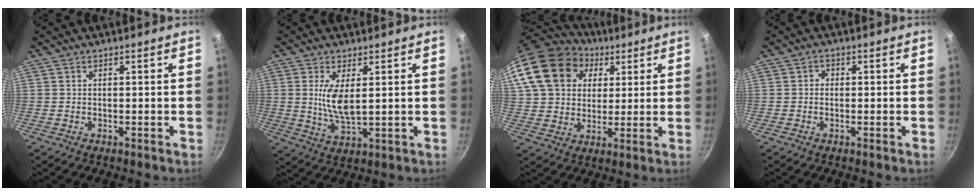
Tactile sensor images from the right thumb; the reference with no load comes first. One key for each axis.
{"total": 7.1, "fx": 1.5, "fy": 2.7, "fz": 6.4, "tx": -0.122, "ty": -0.019, "tz": 0.034}
{"total": 20.7, "fx": 7.2, "fy": 15.9, "fz": 11.1, "tx": -0.195, "ty": 0.015, "tz": 0.126}
{"total": 1.2, "fx": -0.1, "fy": 1.1, "fz": 0.5, "tx": -0.005, "ty": 0.004, "tz": -0.005}